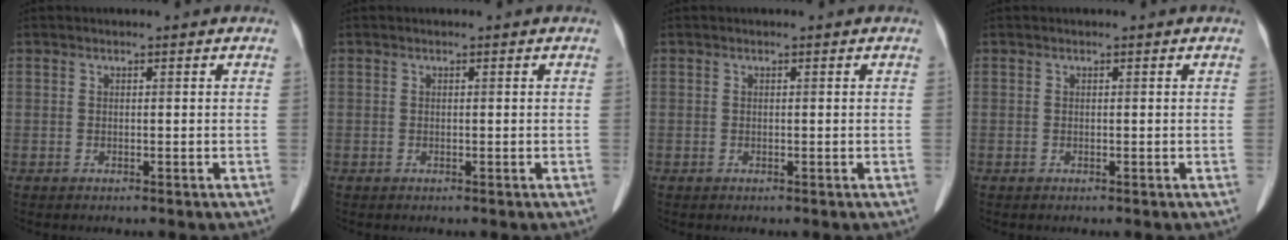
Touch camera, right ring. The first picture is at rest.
{"total": 0.0}
{"total": 0.0}
{"total": 0.0}